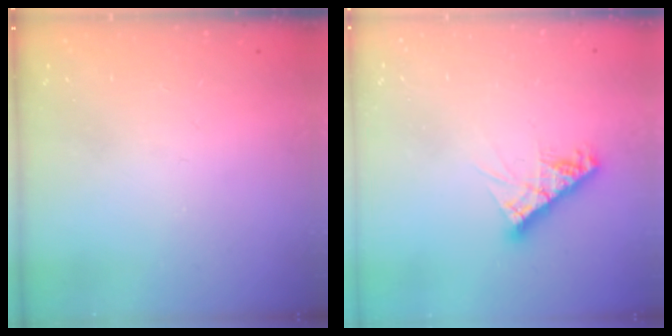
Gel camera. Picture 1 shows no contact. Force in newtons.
{"total": 9.3, "press": 9.3, "slide": 0.9}